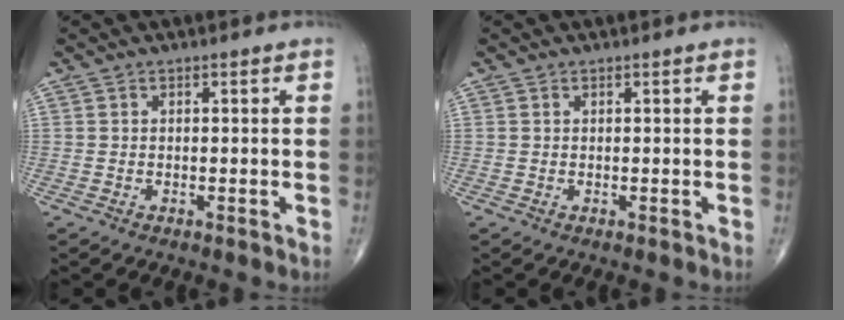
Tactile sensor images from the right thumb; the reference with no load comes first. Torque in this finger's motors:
{"motor_torque": [-0.10, -0.08, 0.17, 0.15, 0.01]}